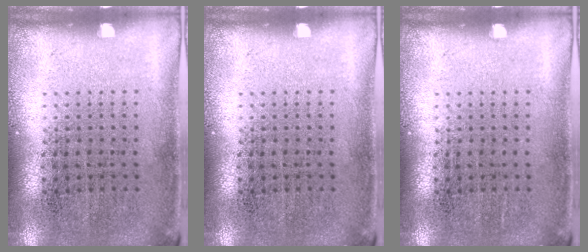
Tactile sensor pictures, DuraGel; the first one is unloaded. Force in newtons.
{"total": 0.0}
{"total": 0.0}